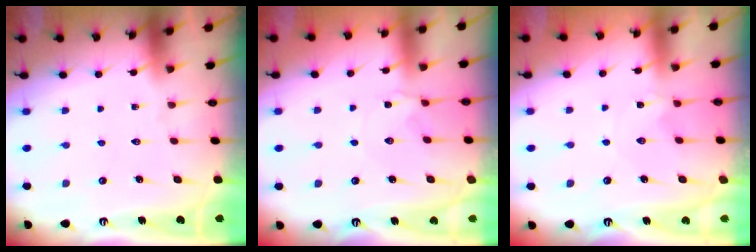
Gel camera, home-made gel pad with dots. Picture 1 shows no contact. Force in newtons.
{"total": 1.1, "press": 1.0, "slide": 0.3}
{"total": 0.0}